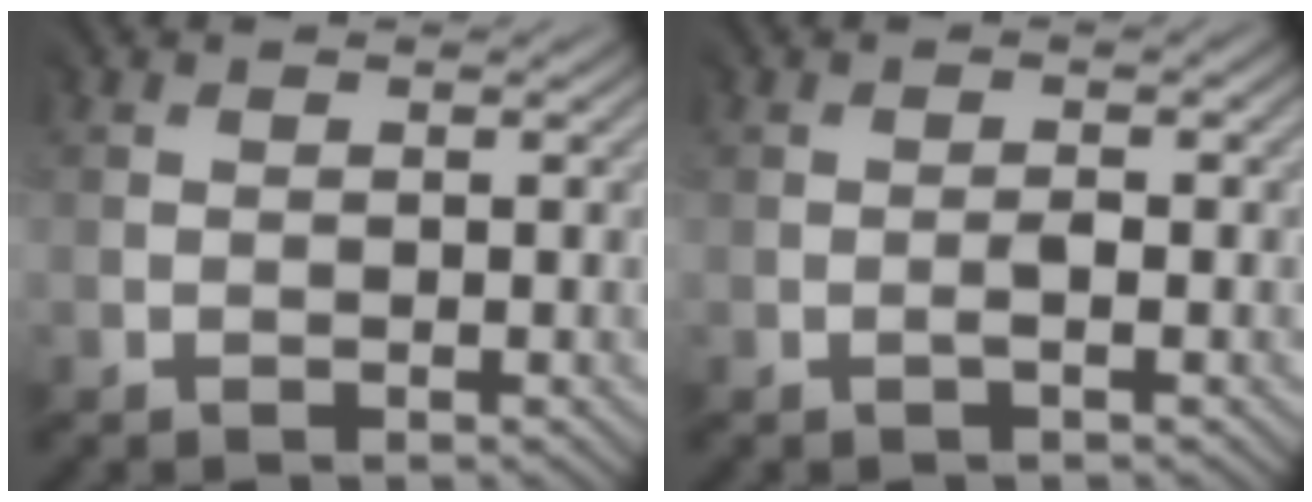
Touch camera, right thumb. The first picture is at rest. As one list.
[{"total": 0.7, "force": [-0.4, -0.6, -0.1], "torque": [0.001, 0.003, -0.008]}]